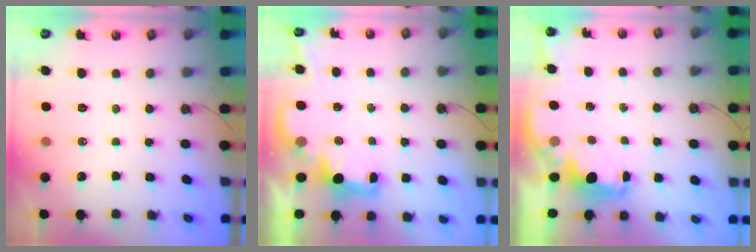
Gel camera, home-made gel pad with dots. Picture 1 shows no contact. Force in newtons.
{"total": 2.7, "press": 2.6, "slide": 0.5}
{"total": 2.1, "press": 1.9, "slide": 0.8}